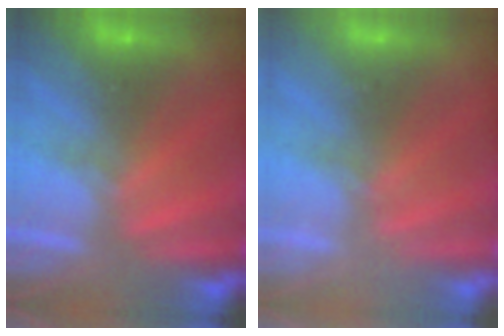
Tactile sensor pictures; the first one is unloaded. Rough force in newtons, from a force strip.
{"total": 2.1}